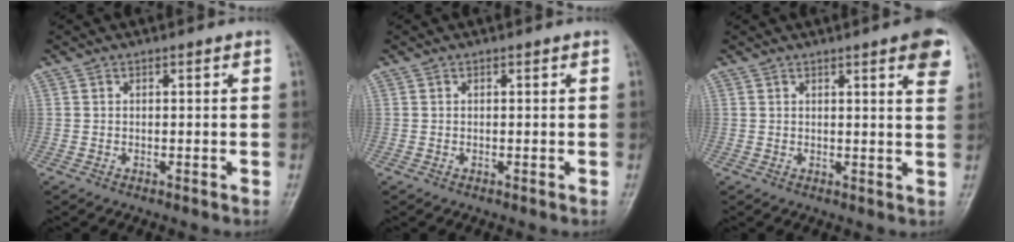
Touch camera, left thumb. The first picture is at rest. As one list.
[{"total": 0.0}, {"total": 6.1, "force": [3.2, 1.1, 5.0], "torque": [-0.051, -0.010, 0.034]}]